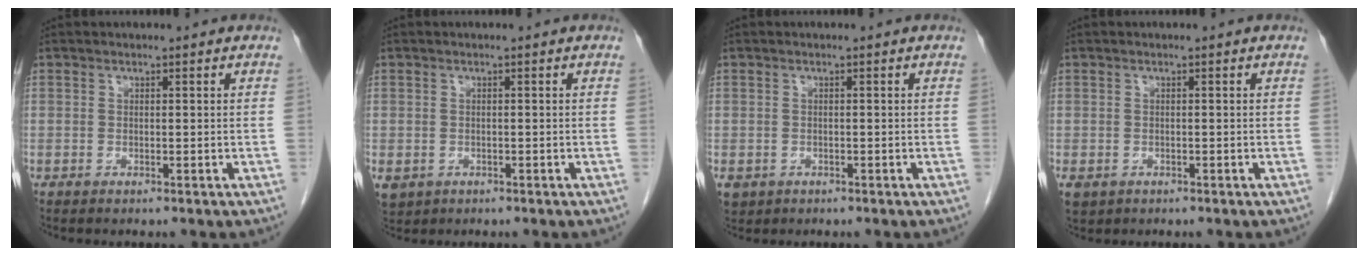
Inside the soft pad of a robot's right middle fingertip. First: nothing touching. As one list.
[{"total": 4.4, "force": [-1.9, 3.7, 1.5], "torque": [-0.038, -0.005, -0.023]}, {"total": 2.9, "force": [-1.5, 2.4, 0.8], "torque": [-0.013, -0.001, -0.020]}, {"total": 3.5, "force": [-1.8, 2.7, 1.2], "torque": [-0.026, -0.004, -0.025]}]